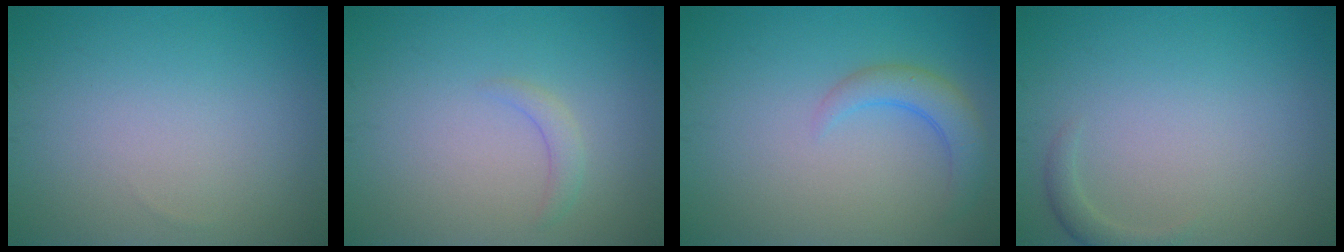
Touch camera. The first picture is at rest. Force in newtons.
{"total": 1.2, "press": 1.2, "slide": 0.2}
{"total": 2.8, "press": 2.8, "slide": 0.4}
{"total": 1.2, "press": 1.2, "slide": 0.1}